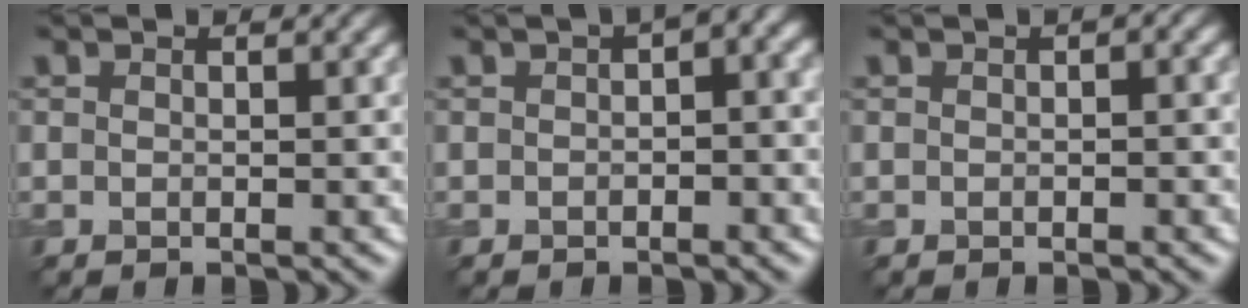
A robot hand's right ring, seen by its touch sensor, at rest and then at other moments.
{"total": 3.5, "force": [0.5, 1.7, 3.1], "torque": [-0.026, 0.010, 0.002]}
{"total": 1.1, "force": [0.1, 0.4, 1.0], "torque": [-0.012, 0.003, 0.004]}